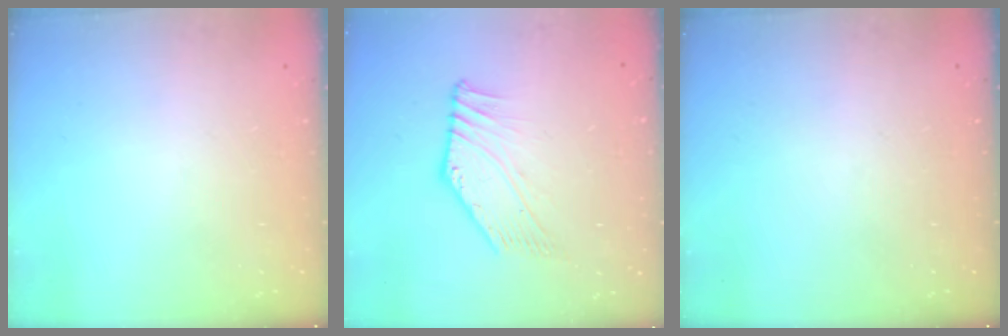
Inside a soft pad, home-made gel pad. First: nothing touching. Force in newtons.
{"total": 0.6, "press": 0.1, "slide": 0.6}
{"total": 0.0}